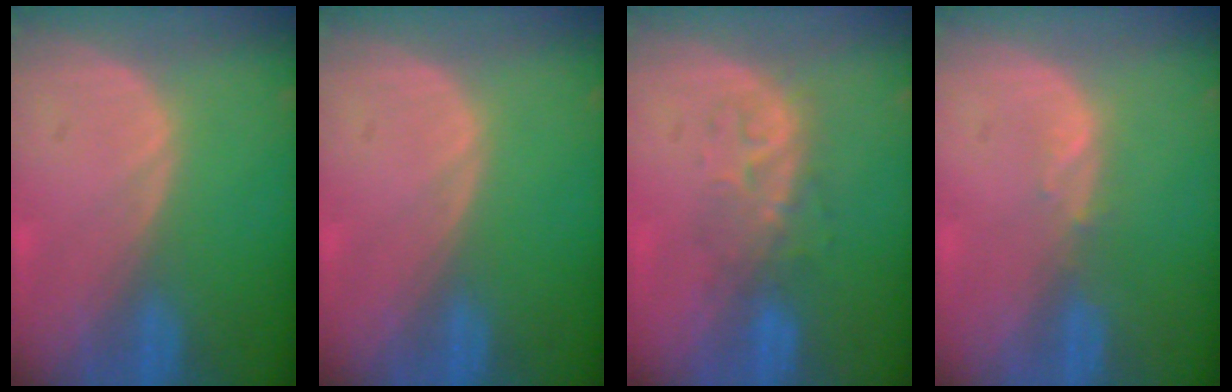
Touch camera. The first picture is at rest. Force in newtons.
{"total": 0.0}
{"total": 4.6, "press": 4.5, "slide": 1.1}
{"total": 1.1, "press": 1.0, "slide": 0.4}